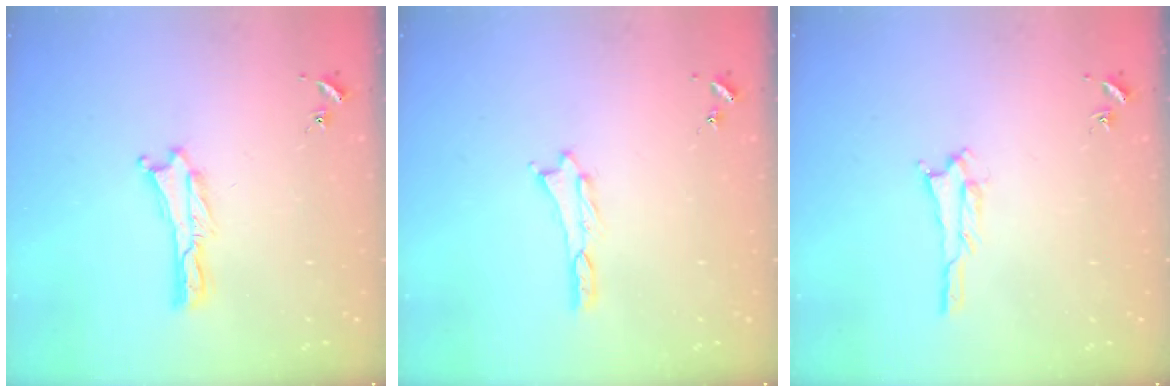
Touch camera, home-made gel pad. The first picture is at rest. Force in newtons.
{"total": 0.0}
{"total": 1.1, "press": 1.1, "slide": 0.2}